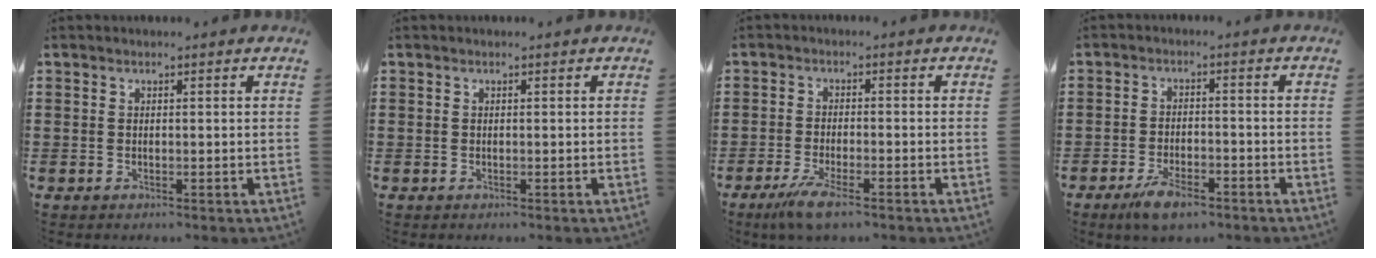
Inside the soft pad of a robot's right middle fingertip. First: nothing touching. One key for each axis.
{"total": 0.0}
{"total": 4.7, "fx": -3.2, "fy": 0.5, "fz": 3.4, "tx": -0.081, "ty": -0.014, "tz": -0.062}
{"total": 3.6, "fx": -3.1, "fy": 1.4, "fz": 1.0, "tx": -0.018, "ty": 0.012, "tz": -0.063}